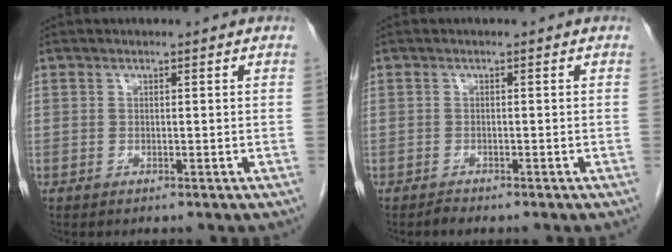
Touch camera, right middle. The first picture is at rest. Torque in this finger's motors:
{"motor_torque": [0.24, -0.05, -0.01, 0.00]}